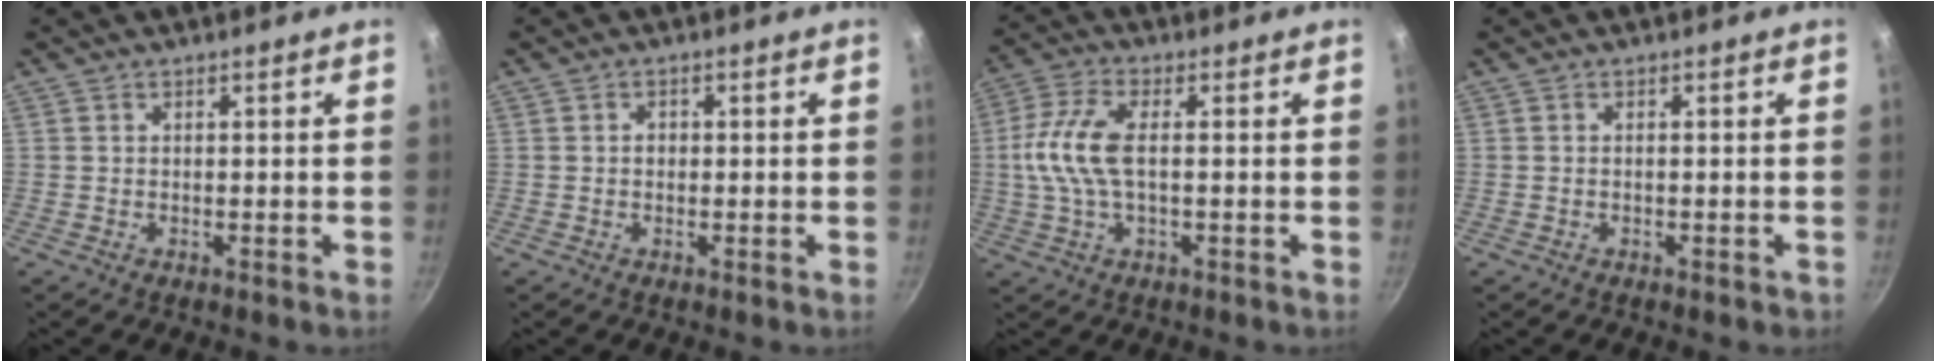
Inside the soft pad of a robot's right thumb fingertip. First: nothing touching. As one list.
[{"total": 1.1, "force": [-0.1, 1.0, 0.5], "torque": [-0.006, 0.004, -0.002]}, {"total": 10.1, "force": [0.2, 4.4, 9.2], "torque": [-0.204, 0.016, -0.005]}, {"total": 0.9, "force": [-0.5, 0.4, 0.7], "torque": [-0.010, 0.009, -0.005]}]